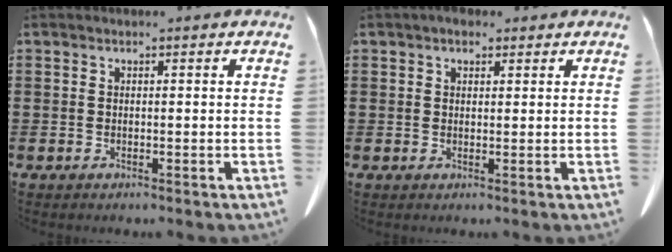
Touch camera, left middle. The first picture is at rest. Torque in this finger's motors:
{"motor_torque": [1.75, -0.08, 0.33, 0.12]}